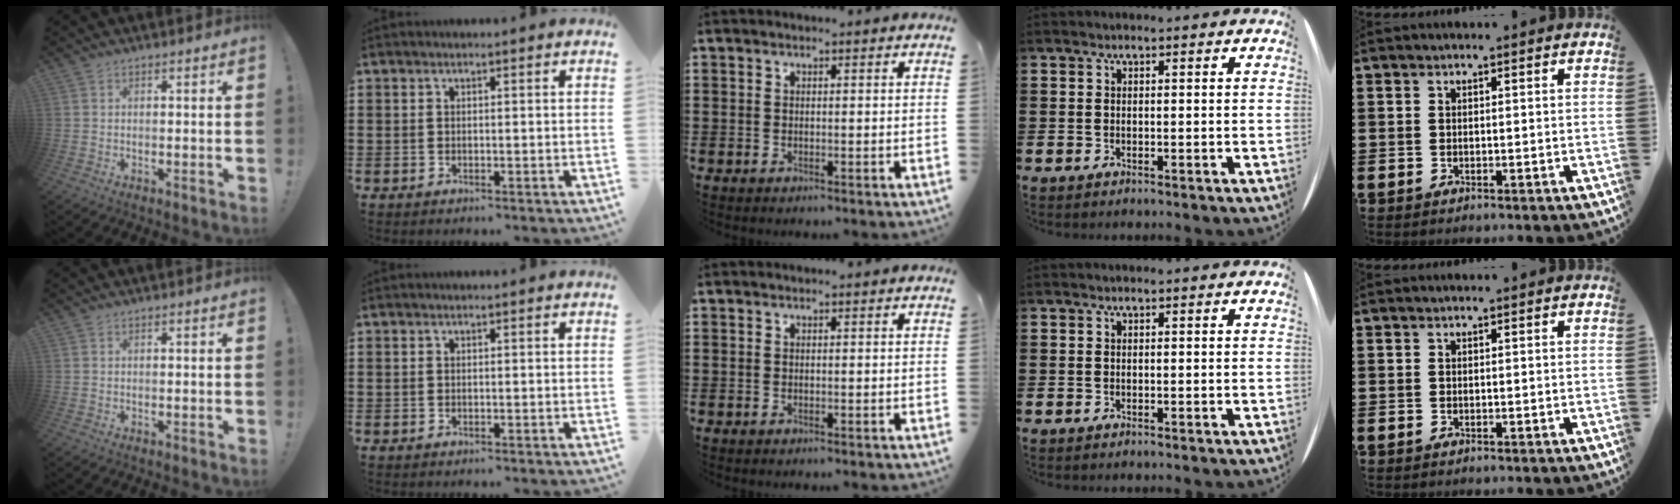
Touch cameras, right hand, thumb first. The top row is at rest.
{}